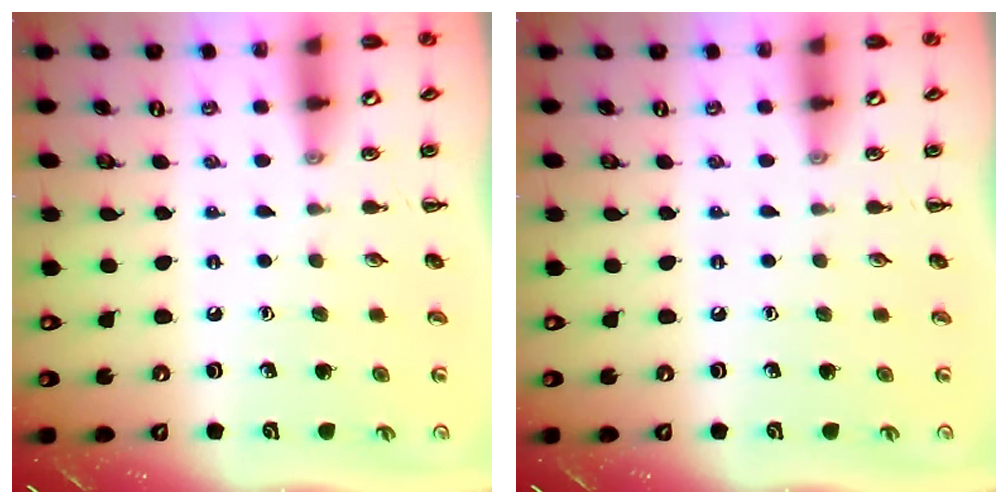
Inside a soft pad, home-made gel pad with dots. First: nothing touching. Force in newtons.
{"total": 0.0}